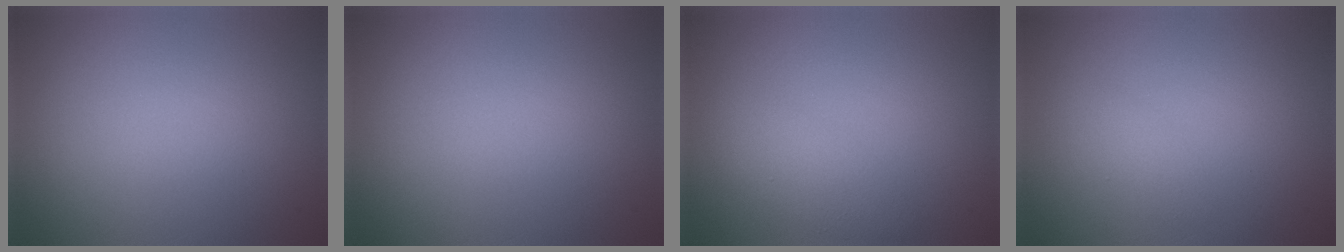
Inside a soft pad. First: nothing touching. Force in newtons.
{"total": 0.0}
{"total": 2.2, "press": 2.2, "slide": 0.0}
{"total": 1.1, "press": 1.1, "slide": 0.0}